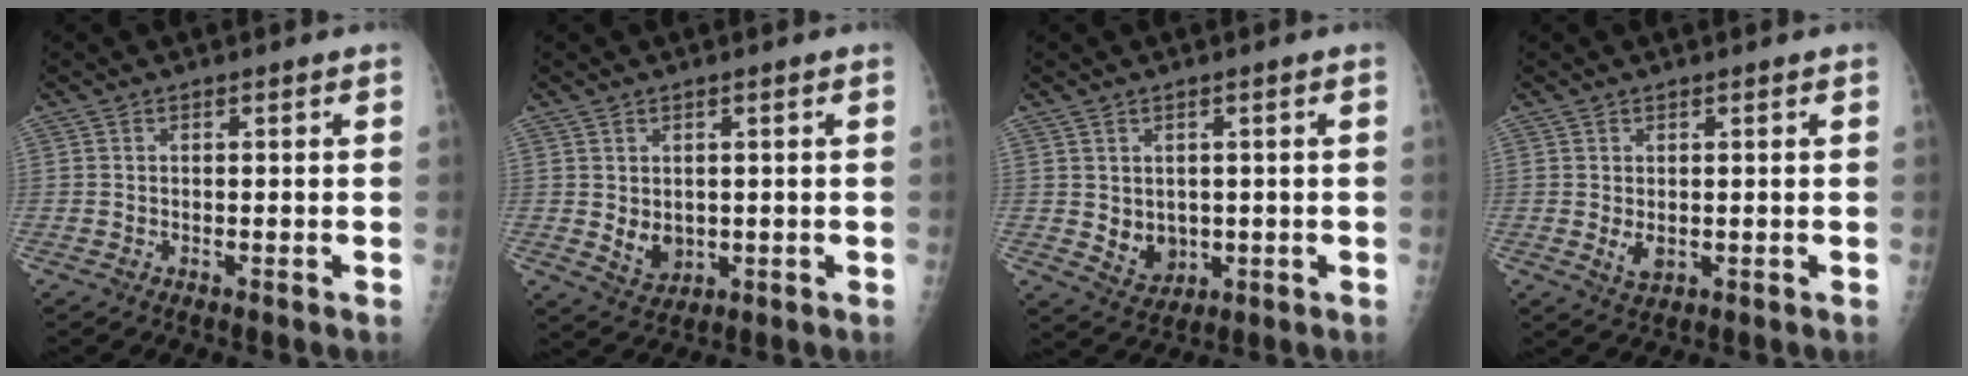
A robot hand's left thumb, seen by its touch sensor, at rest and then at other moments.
{"total": 4.2, "force": [0.2, 3.2, 2.7], "torque": [-0.033, -0.011, 0.018]}
{"total": 5.1, "force": [0.1, 4.2, 2.8], "torque": [-0.027, -0.009, 0.019]}
{"total": 2.6, "force": [0.0, 1.6, 2.1], "torque": [-0.029, -0.007, 0.008]}